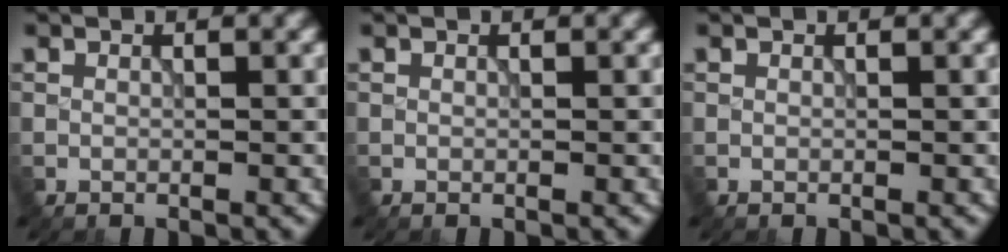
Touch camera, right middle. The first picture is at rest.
{"total": 0.0}
{"total": 0.0}